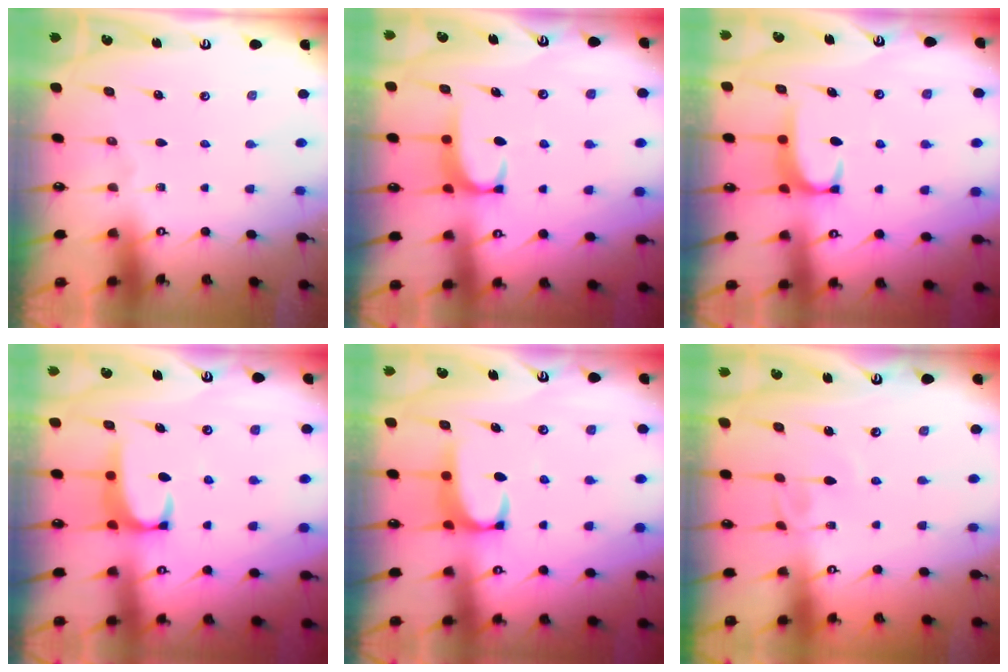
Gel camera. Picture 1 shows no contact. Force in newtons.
{"total": 1.7, "press": 1.6, "slide": 0.5}
{"total": 1.8, "press": 1.7, "slide": 0.5}
{"total": 2.0, "press": 2.0, "slide": 0.3}
{"total": 2.0, "press": 1.9, "slide": 0.7}
{"total": 3.9, "press": 3.8, "slide": 0.2}